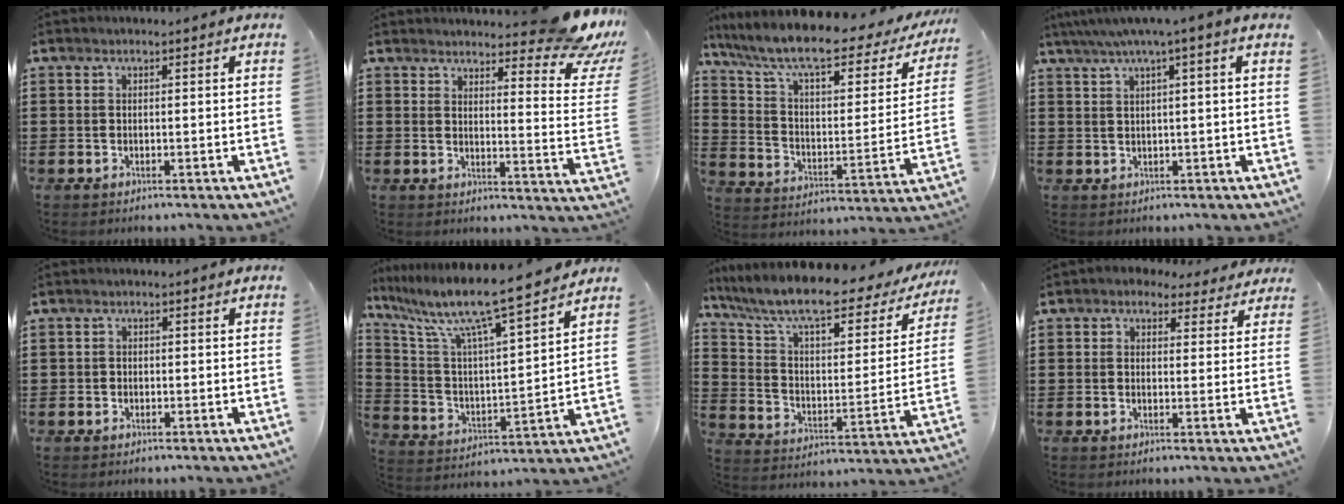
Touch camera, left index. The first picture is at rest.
{"total": 9.0, "force": [7.5, 1.2, 4.8], "torque": [-0.069, -0.050, 0.127]}
{"total": 10.3, "force": [7.9, 1.8, 6.4], "torque": [-0.156, -0.045, 0.131]}
{"total": 2.7, "force": [1.0, -0.2, 2.5], "torque": [-0.050, -0.001, 0.015]}
{"total": 0.8, "force": [-0.3, 0.8, 0.1], "torque": [-0.005, 0.004, -0.008]}
{"total": 10.8, "force": [8.9, 0.3, 6.1], "torque": [-0.146, -0.065, 0.141]}
{"total": 9.9, "force": [7.8, 1.8, 5.9], "torque": [-0.146, -0.045, 0.129]}
{"total": 2.7, "force": [2.1, 1.6, 0.7], "torque": [-0.016, 0.003, 0.036]}